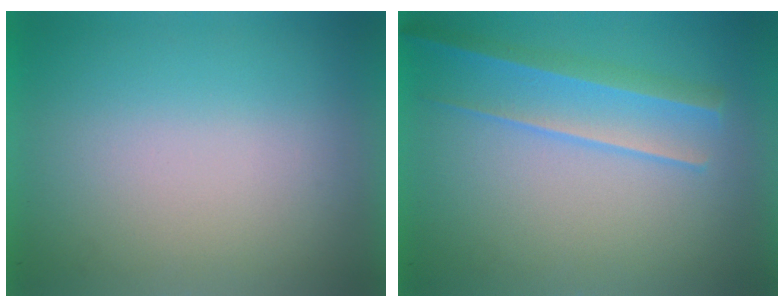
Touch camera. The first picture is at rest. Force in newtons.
{"total": 2.2}